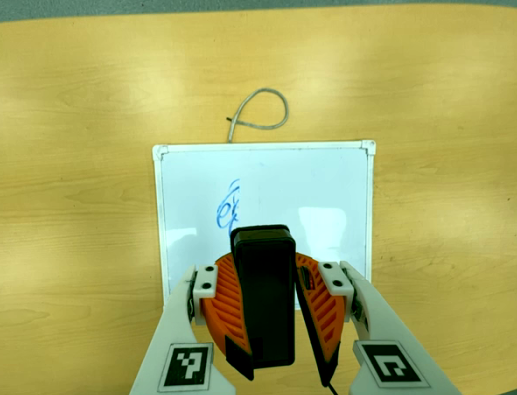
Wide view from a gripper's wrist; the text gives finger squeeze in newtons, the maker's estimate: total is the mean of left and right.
{"total": 11.7, "left": 11.3, "right": 12.0}